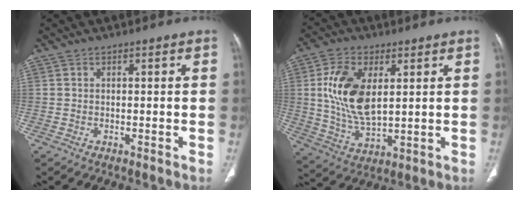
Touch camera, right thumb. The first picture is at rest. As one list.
[{"total": 13.2, "force": [2.9, 7.1, 10.7], "torque": [-0.205, -0.016, 0.063]}]